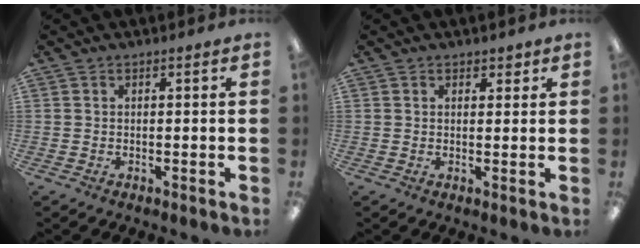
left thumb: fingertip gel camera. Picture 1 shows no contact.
{"total": 1.7, "force": [1.1, 1.1, 0.5], "torque": [-0.002, -0.001, 0.018]}